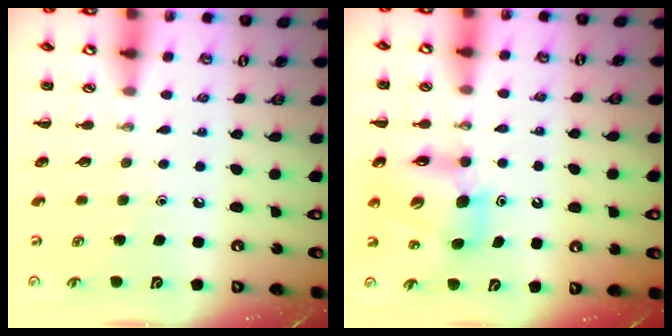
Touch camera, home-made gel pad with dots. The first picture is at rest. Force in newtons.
{"total": 10.2, "press": 9.8, "slide": 2.8}